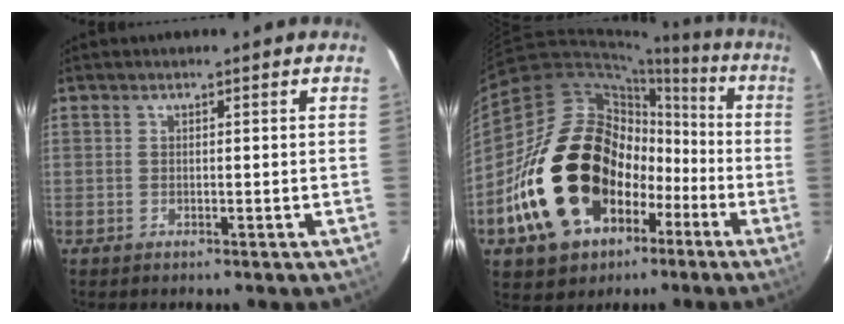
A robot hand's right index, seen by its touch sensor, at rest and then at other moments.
{"total": 26.9, "force": [-6.2, 19.2, 17.7], "torque": [-0.342, 0.024, -0.085]}